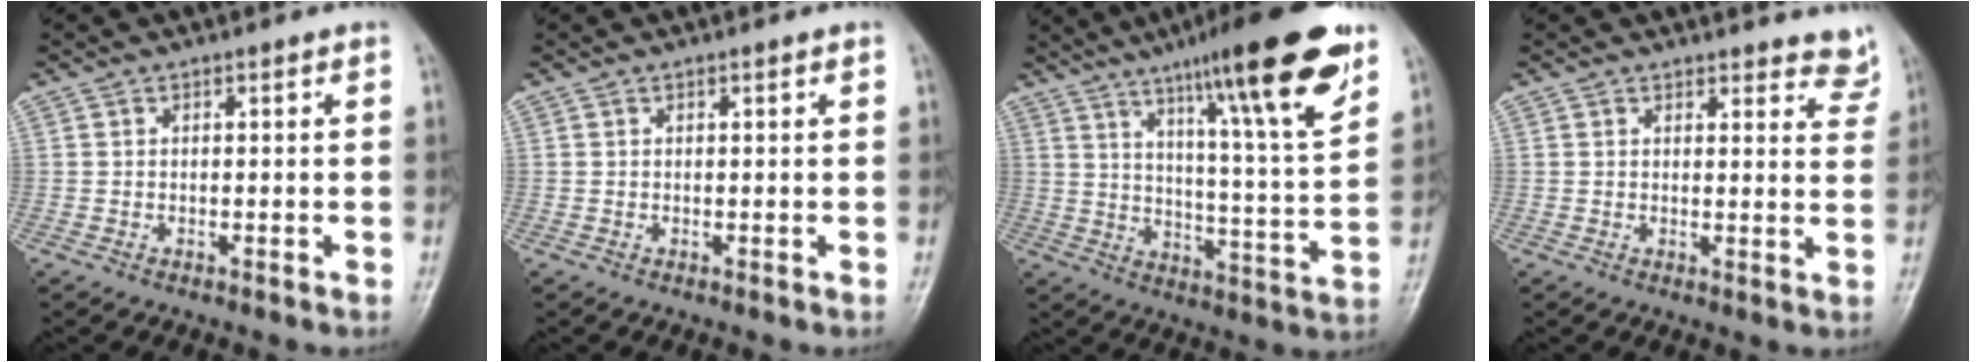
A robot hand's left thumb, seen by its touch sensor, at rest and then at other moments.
{"total": 0.5, "force": [0.3, 0.1, 0.4], "torque": [-0.007, 0.001, 0.003]}
{"total": 21.6, "force": [12.9, 2.8, 17.1], "torque": [-0.233, -0.051, 0.196]}
{"total": 5.9, "force": [5.4, 1.8, 1.3], "torque": [0.016, -0.034, 0.046]}